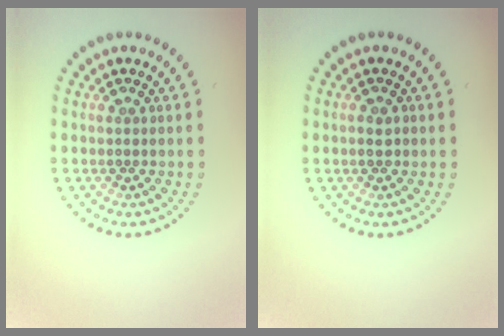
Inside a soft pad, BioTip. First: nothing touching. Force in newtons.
{"total": 1.1, "press": 1.1, "slide": 0.2}